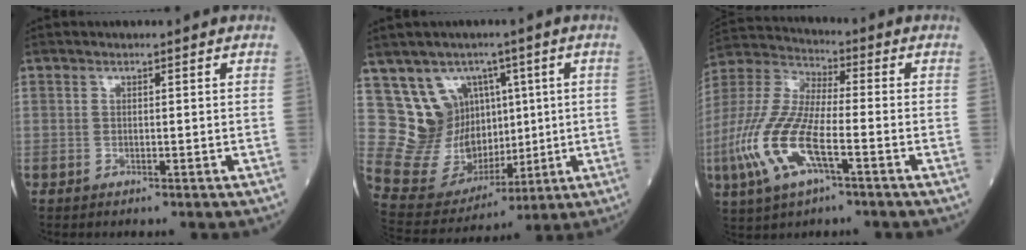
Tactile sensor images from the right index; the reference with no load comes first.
{"total": 11.7, "force": [4.0, 9.5, 5.6], "torque": [-0.119, 0.038, 0.103]}
{"total": 14.3, "force": [-4.9, 4.1, 12.8], "torque": [-0.297, -0.009, -0.096]}